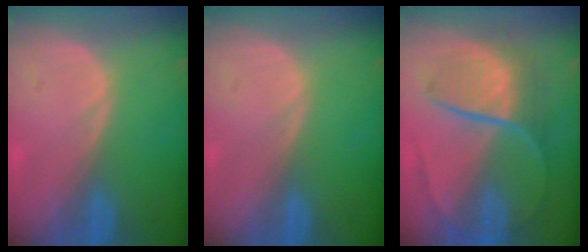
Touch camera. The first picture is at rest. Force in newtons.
{"total": 0.0}
{"total": 8.9, "press": 7.6, "slide": 4.7}